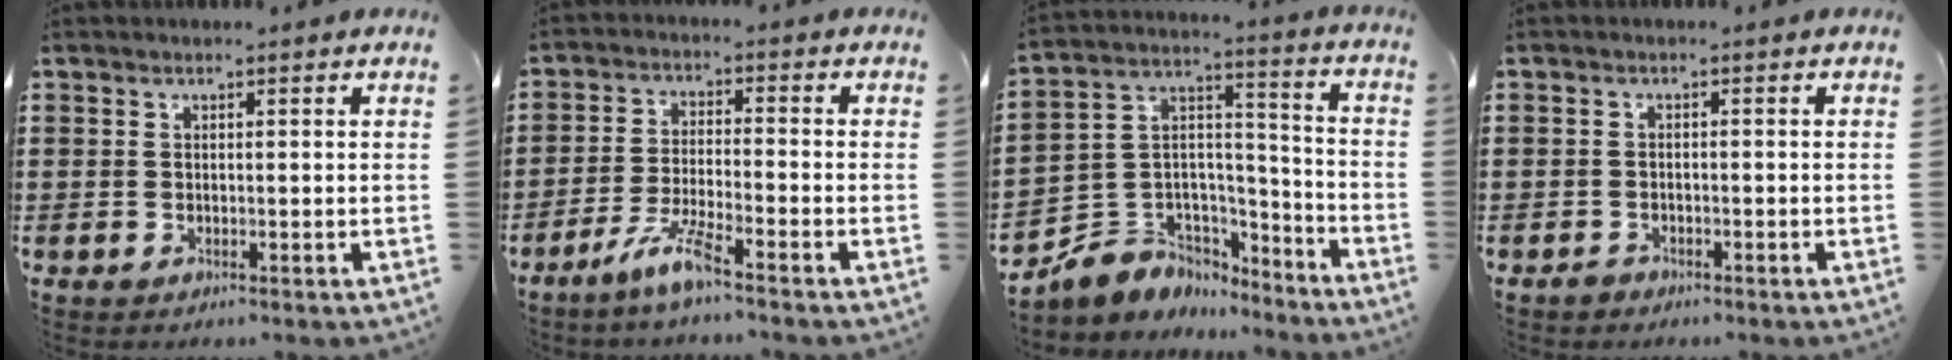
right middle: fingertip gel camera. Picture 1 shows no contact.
{"total": 5.8, "force": [-4.4, 0.5, 3.7], "torque": [-0.087, -0.012, -0.084]}
{"total": 6.2, "force": [-3.9, 4.8, -0.8], "torque": [-0.018, -0.011, -0.077]}
{"total": 1.1, "force": [-0.9, 0.6, 0.0], "torque": [-0.003, -0.001, -0.019]}